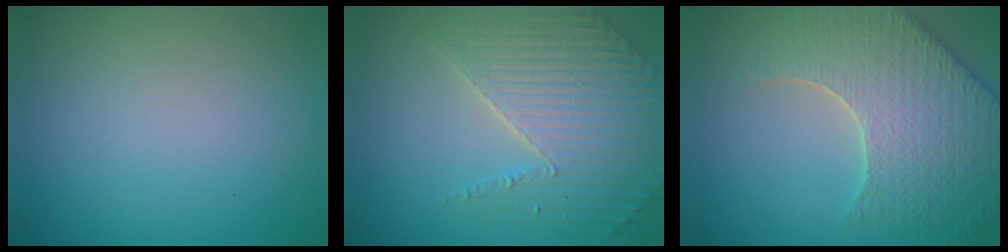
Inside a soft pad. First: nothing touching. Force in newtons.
{"total": 3.9, "press": 3.9, "slide": 0.3}
{"total": 8.0, "press": 6.4, "slide": 4.9}